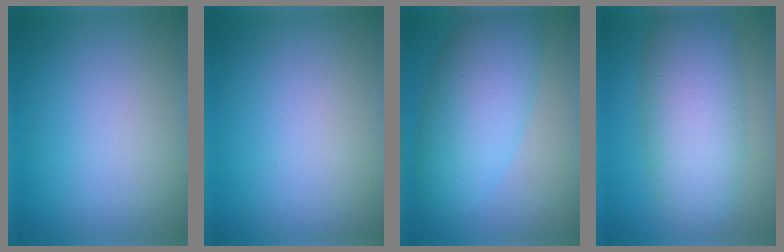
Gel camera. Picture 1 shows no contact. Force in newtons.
{"total": 0.0}
{"total": 7.5, "press": 7.5, "slide": 0.2}
{"total": 7.7, "press": 7.7, "slide": 0.2}